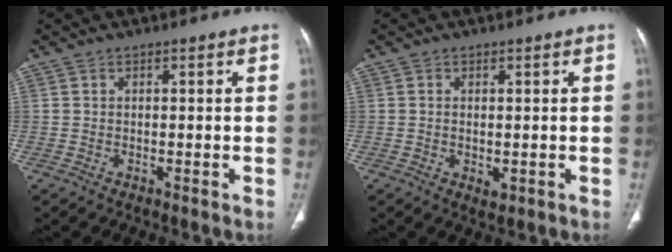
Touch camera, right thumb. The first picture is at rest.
{"total": 2.1, "force": [-0.4, 1.2, 1.6], "torque": [-0.031, -0.006, -0.004]}